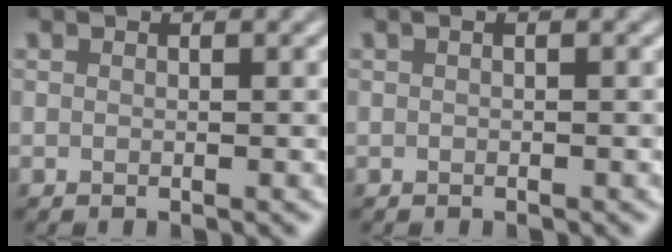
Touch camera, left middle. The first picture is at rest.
{"total": 0.5, "force": [0.1, 0.1, 0.5], "torque": [-0.009, -0.002, -0.003]}